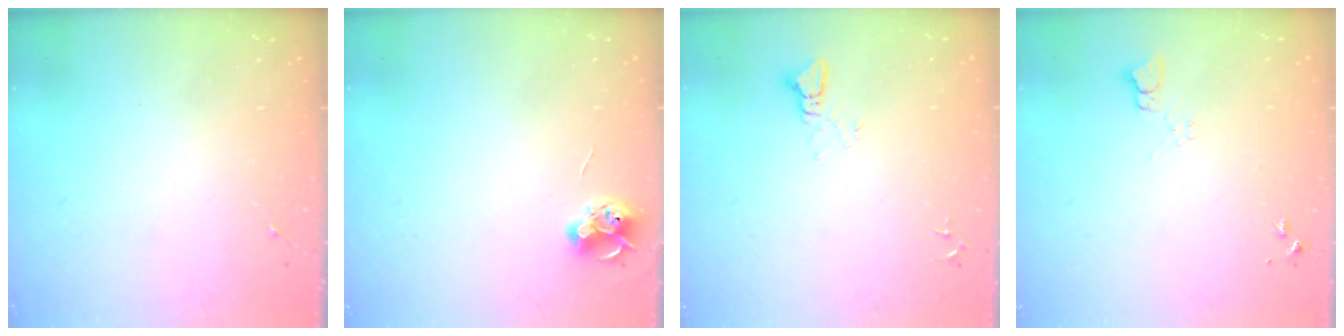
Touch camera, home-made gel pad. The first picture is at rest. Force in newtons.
{"total": 6.5, "press": 6.5, "slide": 0.8}
{"total": 2.4, "press": 2.4, "slide": 0.1}
{"total": 3.7, "press": 3.7, "slide": 0.4}